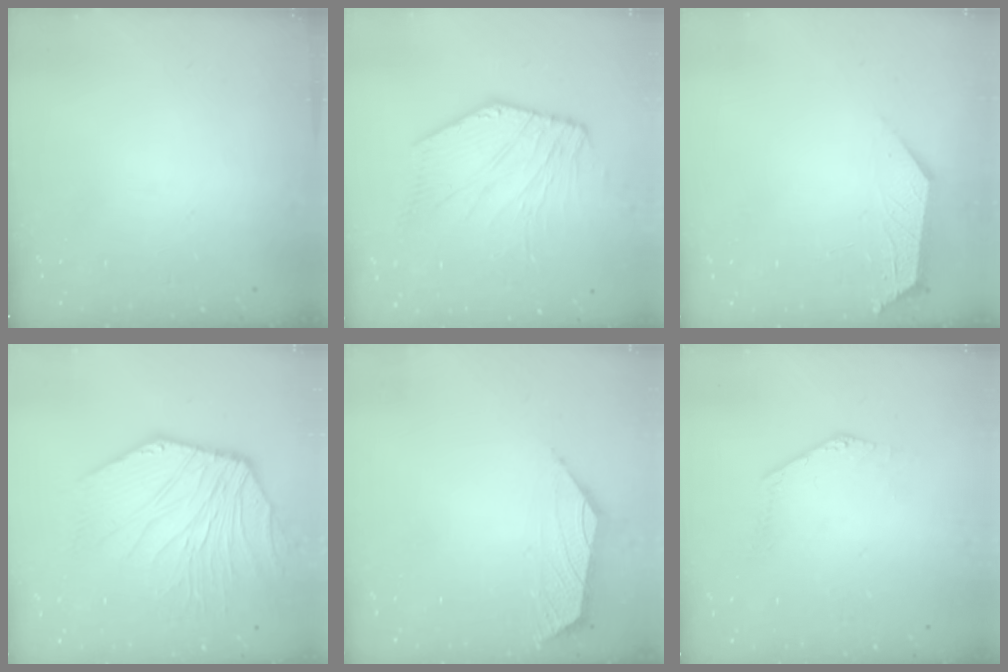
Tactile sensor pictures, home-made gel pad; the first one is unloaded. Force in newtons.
{"total": 5.2, "press": 5.0, "slide": 1.4}
{"total": 2.5, "press": 2.4, "slide": 0.5}
{"total": 6.8, "press": 6.6, "slide": 1.6}
{"total": 1.6, "press": 1.5, "slide": 0.6}
{"total": 0.6, "press": 0.3, "slide": 0.5}